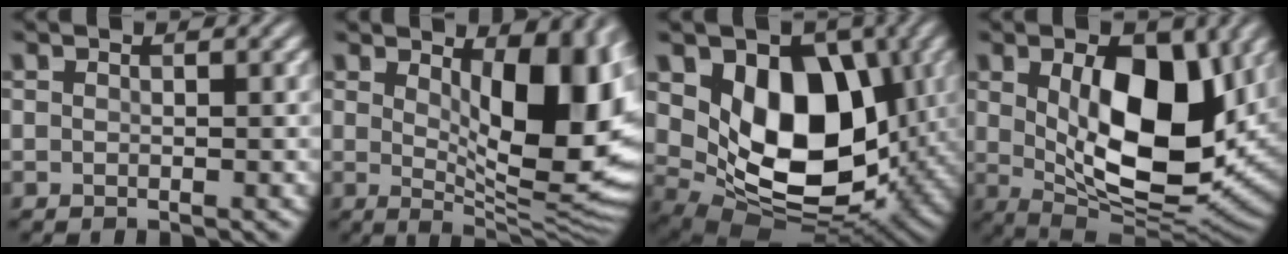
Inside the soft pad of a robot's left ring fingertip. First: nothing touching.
{"total": 11.0, "force": [2.6, 4.7, 9.6], "torque": [-0.111, -0.009, 0.044]}
{"total": 10.8, "force": [1.6, 7.4, 7.7], "torque": [-0.129, -0.021, 0.027]}
{"total": 11.2, "force": [1.8, 5.8, 9.4], "torque": [-0.140, -0.016, 0.039]}